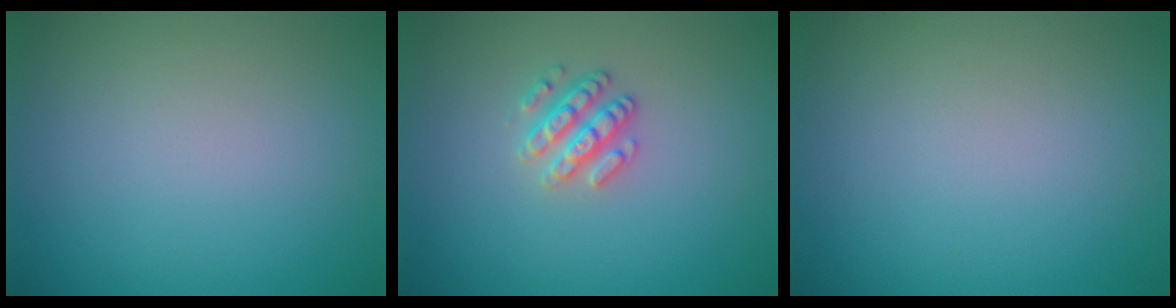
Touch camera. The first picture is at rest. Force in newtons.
{"total": 2.5, "press": 2.4, "slide": 0.7}
{"total": 0.0}